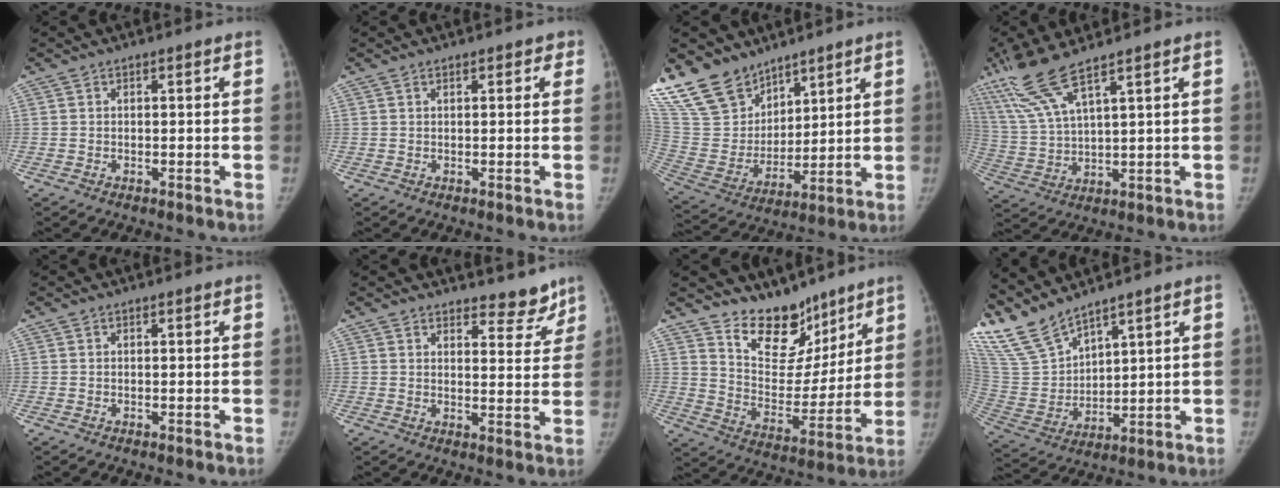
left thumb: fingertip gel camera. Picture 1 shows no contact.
{"total": 1.4, "force": [0.9, 0.7, 0.8], "torque": [0.002, 0.000, 0.006]}
{"total": 20.0, "force": [15.4, 11.0, 6.6], "torque": [-0.120, -0.058, 0.310]}
{"total": 11.7, "force": [8.1, 1.7, 8.3], "torque": [-0.196, -0.029, 0.173]}
{"total": 0.0}
{"total": 6.1, "force": [5.4, 2.6, 1.2], "torque": [0.016, -0.046, 0.065]}
{"total": 14.3, "force": [11.3, 7.6, 4.2], "torque": [-0.010, -0.088, 0.197]}
{"total": 12.8, "force": [11.5, 2.7, 4.8], "torque": [-0.101, -0.053, 0.259]}